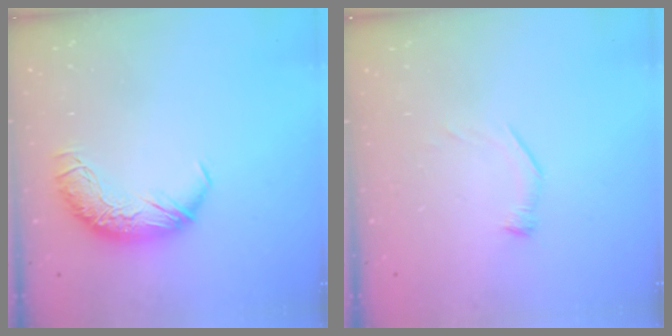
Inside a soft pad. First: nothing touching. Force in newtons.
{"total": 6.4, "press": 6.3, "slide": 1.1}